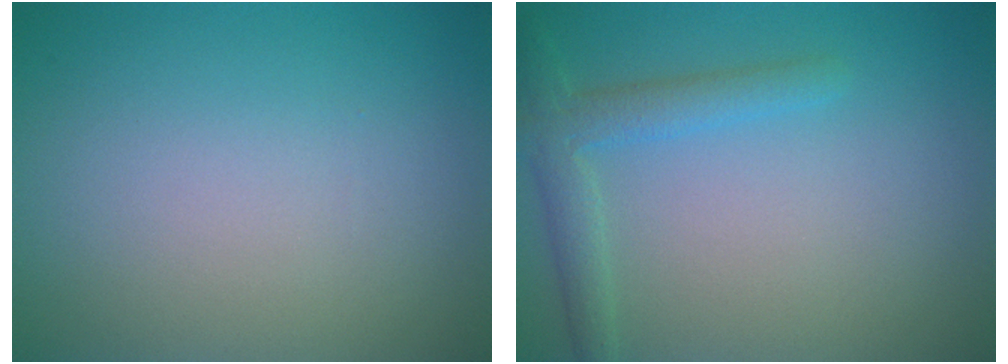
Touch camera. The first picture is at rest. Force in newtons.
{"total": 2.8, "press": 2.8, "slide": 0.2}